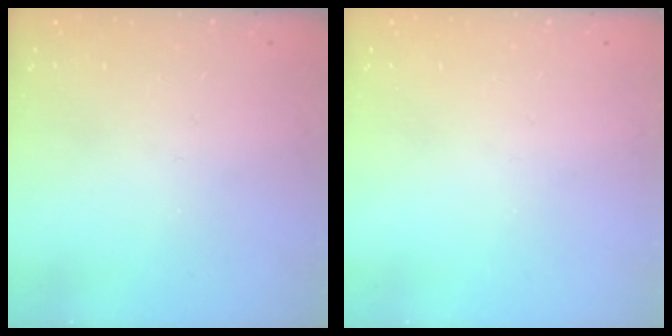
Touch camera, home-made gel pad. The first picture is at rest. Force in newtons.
{"total": 0.0}